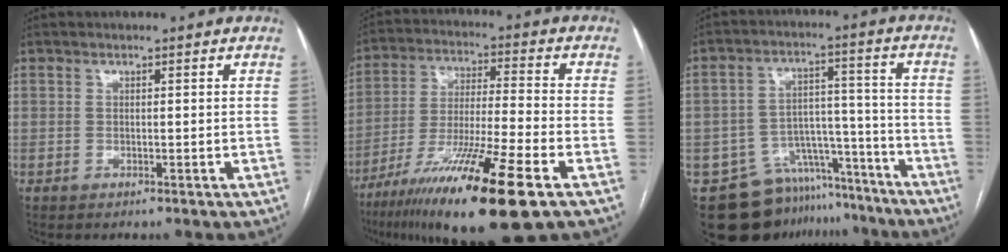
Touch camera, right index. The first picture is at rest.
{"total": 19.8, "force": [-11.3, 0.7, 16.2], "torque": [-0.280, -0.048, -0.197]}
{"total": 14.8, "force": [-12.2, 8.0, 2.7], "torque": [-0.033, 0.059, -0.172]}